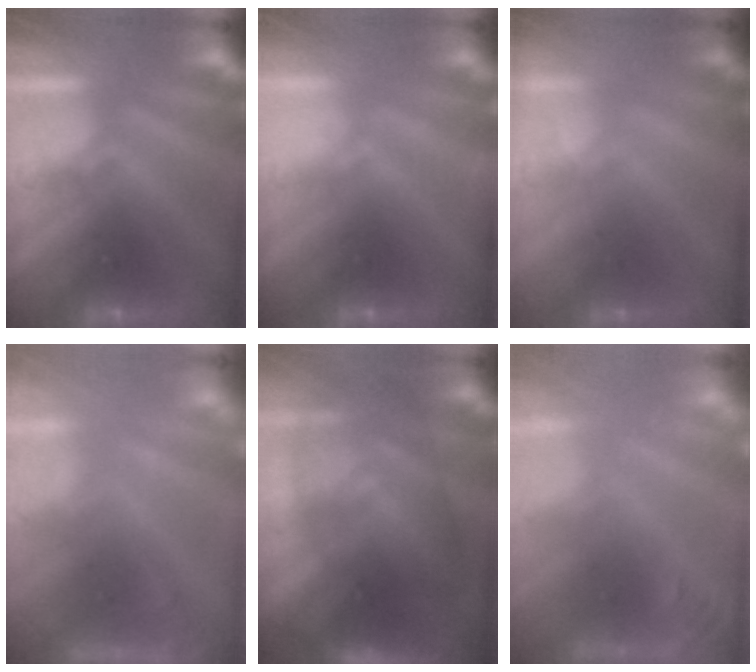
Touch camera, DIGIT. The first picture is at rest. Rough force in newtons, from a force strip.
{"total": 3.5}
{"total": 1.5}
{"total": 6.1}
{"total": 7.9}
{"total": 5.8}